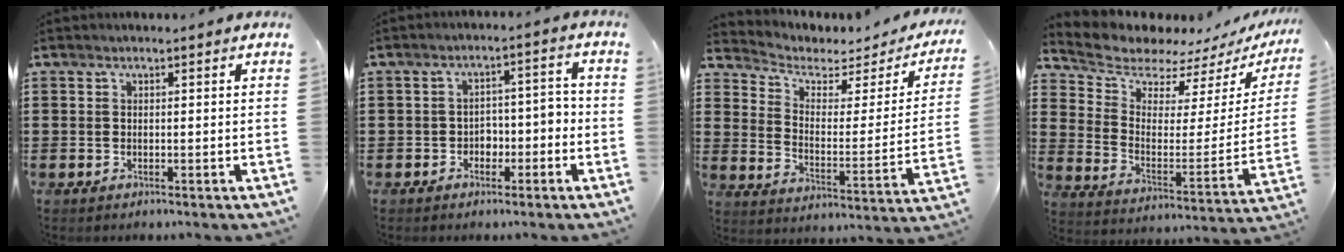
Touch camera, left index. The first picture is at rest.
{"total": 3.4, "force": [-2.0, 2.1, 1.7], "torque": [-0.038, 0.009, -0.046]}
{"total": 3.4, "force": [2.4, 2.0, 1.4], "torque": [-0.047, -0.015, 0.037]}
{"total": 6.9, "force": [6.5, 2.2, 0.5], "torque": [-0.050, -0.057, 0.113]}